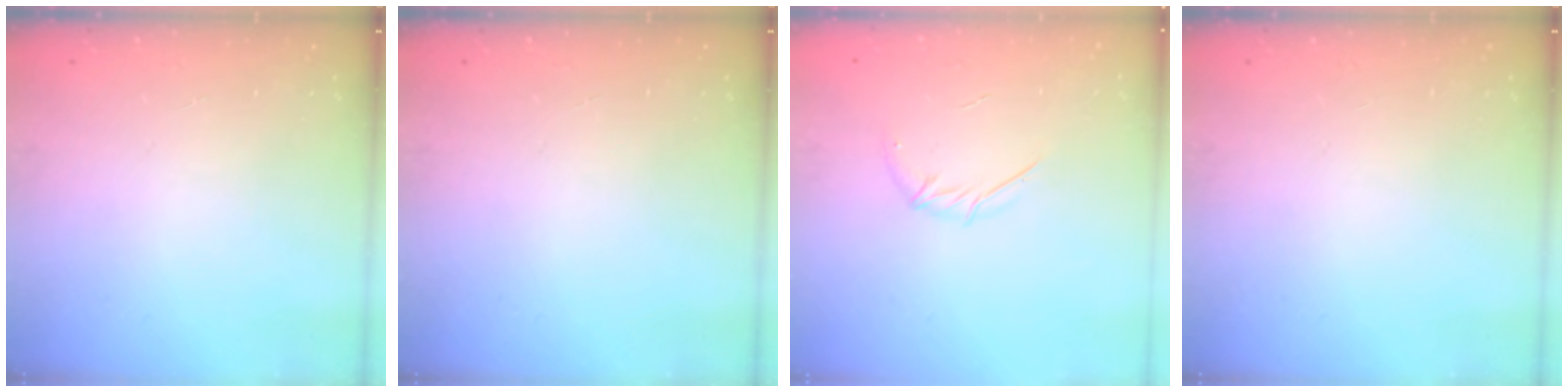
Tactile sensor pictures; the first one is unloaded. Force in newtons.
{"total": 0.0}
{"total": 5.5, "press": 5.3, "slide": 1.4}
{"total": 0.0}